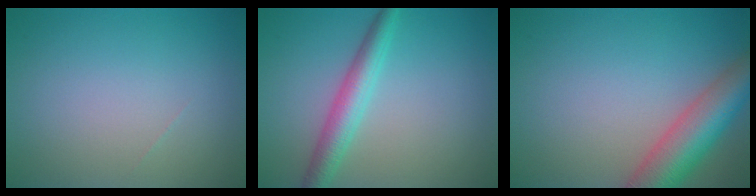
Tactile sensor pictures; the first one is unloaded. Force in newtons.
{"total": 3.6, "press": 3.6, "slide": 0.1}
{"total": 7.2, "press": 7.2, "slide": 0.4}